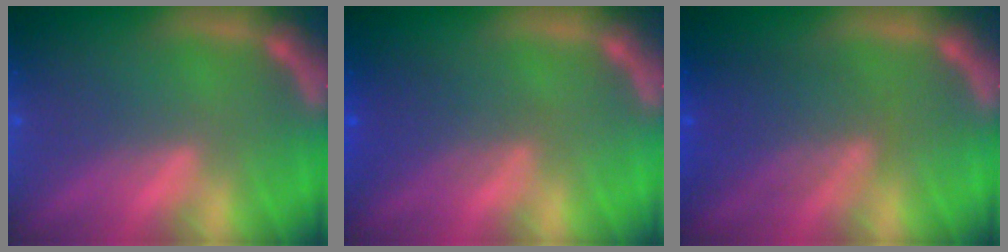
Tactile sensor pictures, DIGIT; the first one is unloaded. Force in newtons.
{"total": 3.0}
{"total": 5.1}